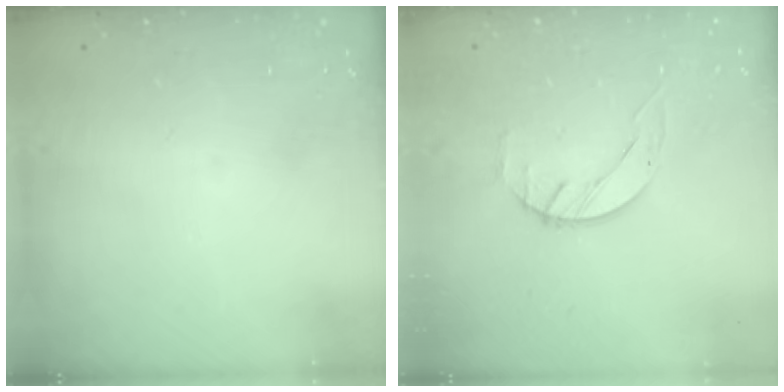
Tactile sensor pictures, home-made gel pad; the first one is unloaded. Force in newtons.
{"total": 2.1, "press": 2.0, "slide": 0.3}